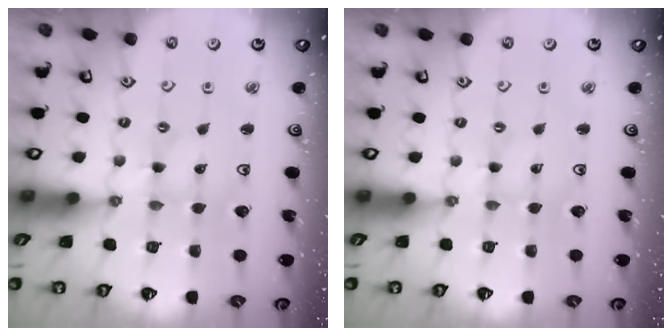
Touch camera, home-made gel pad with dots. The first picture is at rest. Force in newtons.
{"total": 0.0}